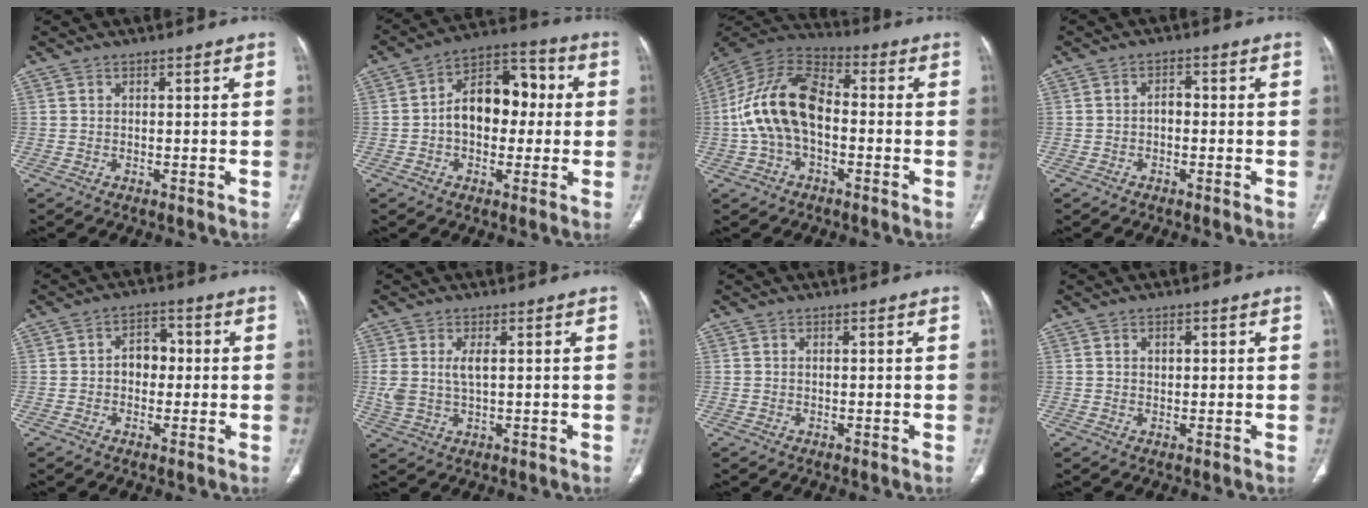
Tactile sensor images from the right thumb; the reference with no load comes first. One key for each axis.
{"total": 13.6, "fx": 0.3, "fy": 8.9, "fz": 10.2, "tx": -0.123, "ty": 0.038, "tz": -0.004}
{"total": 16.4, "fx": -1.5, "fy": 9.8, "fz": 13.0, "tx": -0.252, "ty": 0.042, "tz": -0.035}
{"total": 2.1, "fx": -0.5, "fy": 1.4, "fz": 1.5, "tx": -0.018, "ty": 0.011, "tz": -0.012}
{"total": 5.1, "fx": -0.1, "fy": 3.9, "fz": 3.4, "tx": -0.029, "ty": 0.017, "tz": -0.010}
{"total": 5.0, "fx": 0.9, "fy": 2.4, "fz": 4.3, "tx": -0.101, "ty": 0.001, "tz": 0.023}
{"total": 0.0}
{"total": 1.5, "fx": 0.5, "fy": 1.0, "fz": 1.0, "tx": -0.014, "ty": -0.001, "tz": 0.009}